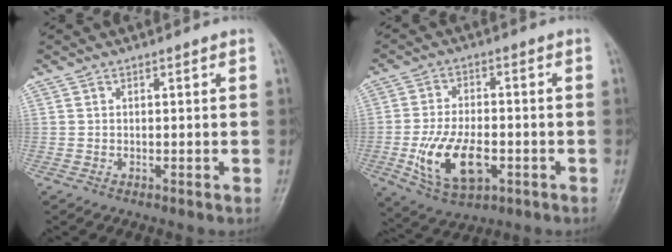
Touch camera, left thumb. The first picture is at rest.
{"total": 12.7, "force": [-3.7, 7.0, 10.0], "torque": [-0.179, 0.005, -0.056]}